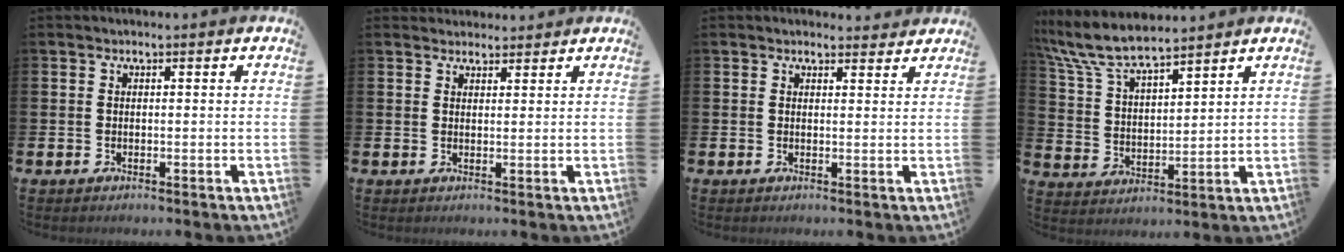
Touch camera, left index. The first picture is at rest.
{"total": 2.3, "force": [2.2, 0.7, -0.1], "torque": [0.014, -0.010, 0.037]}
{"total": 1.7, "force": [1.7, 0.3, 0.0], "torque": [0.012, -0.009, 0.027]}
{"total": 8.2, "force": [7.7, 1.2, 2.8], "torque": [-0.084, -0.035, 0.137]}